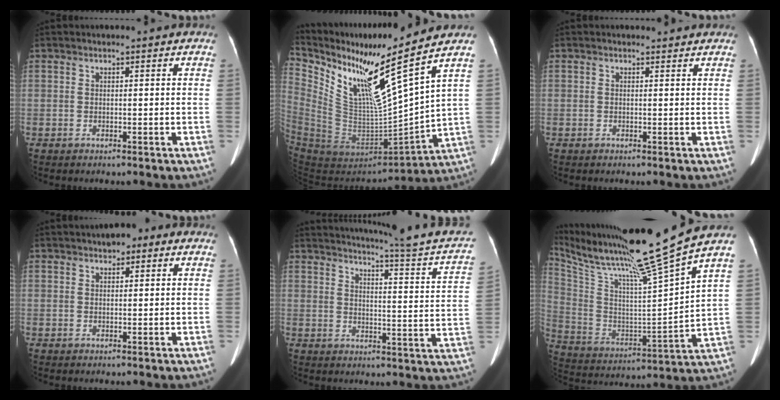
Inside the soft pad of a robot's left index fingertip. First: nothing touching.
{"total": 19.7, "force": [13.4, 1.2, 14.4], "torque": [-0.268, -0.018, 0.258]}
{"total": 1.0, "force": [0.9, 0.5, 0.0], "torque": [-0.010, 0.005, 0.010]}
{"total": 3.4, "force": [1.9, 1.7, 2.4], "torque": [-0.033, 0.016, 0.024]}
{"total": 19.5, "force": [17.4, -0.5, 8.7], "torque": [-0.129, -0.062, 0.203]}
{"total": 22.0, "force": [17.5, -2.4, 13.1], "torque": [-0.243, -0.037, 0.299]}